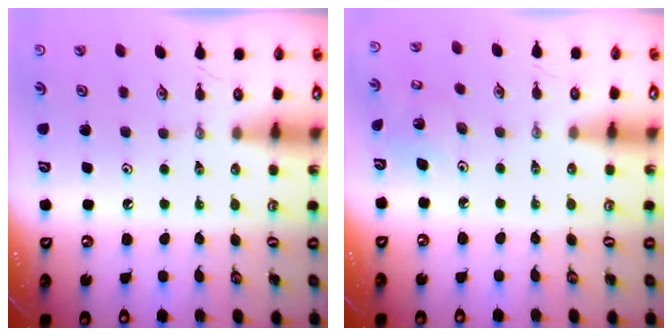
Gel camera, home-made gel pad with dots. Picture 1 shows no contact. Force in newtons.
{"total": 2.9, "press": 2.9, "slide": 0.2}